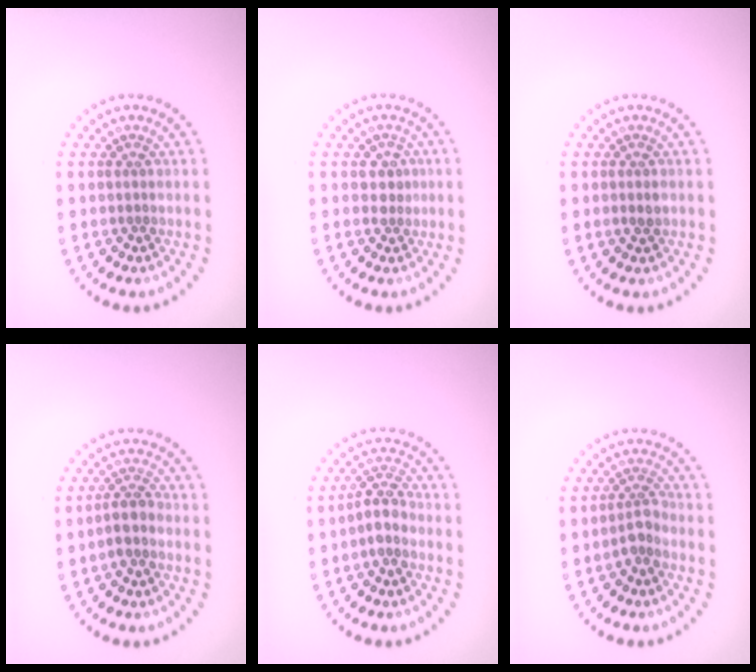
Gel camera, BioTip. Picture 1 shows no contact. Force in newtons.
{"total": 1.3, "press": 1.2, "slide": 0.5}
{"total": 0.8, "press": 0.7, "slide": 0.3}
{"total": 2.0, "press": 1.6, "slide": 1.2}
{"total": 2.4, "press": 2.1, "slide": 1.2}
{"total": 1.8, "press": 1.3, "slide": 1.2}